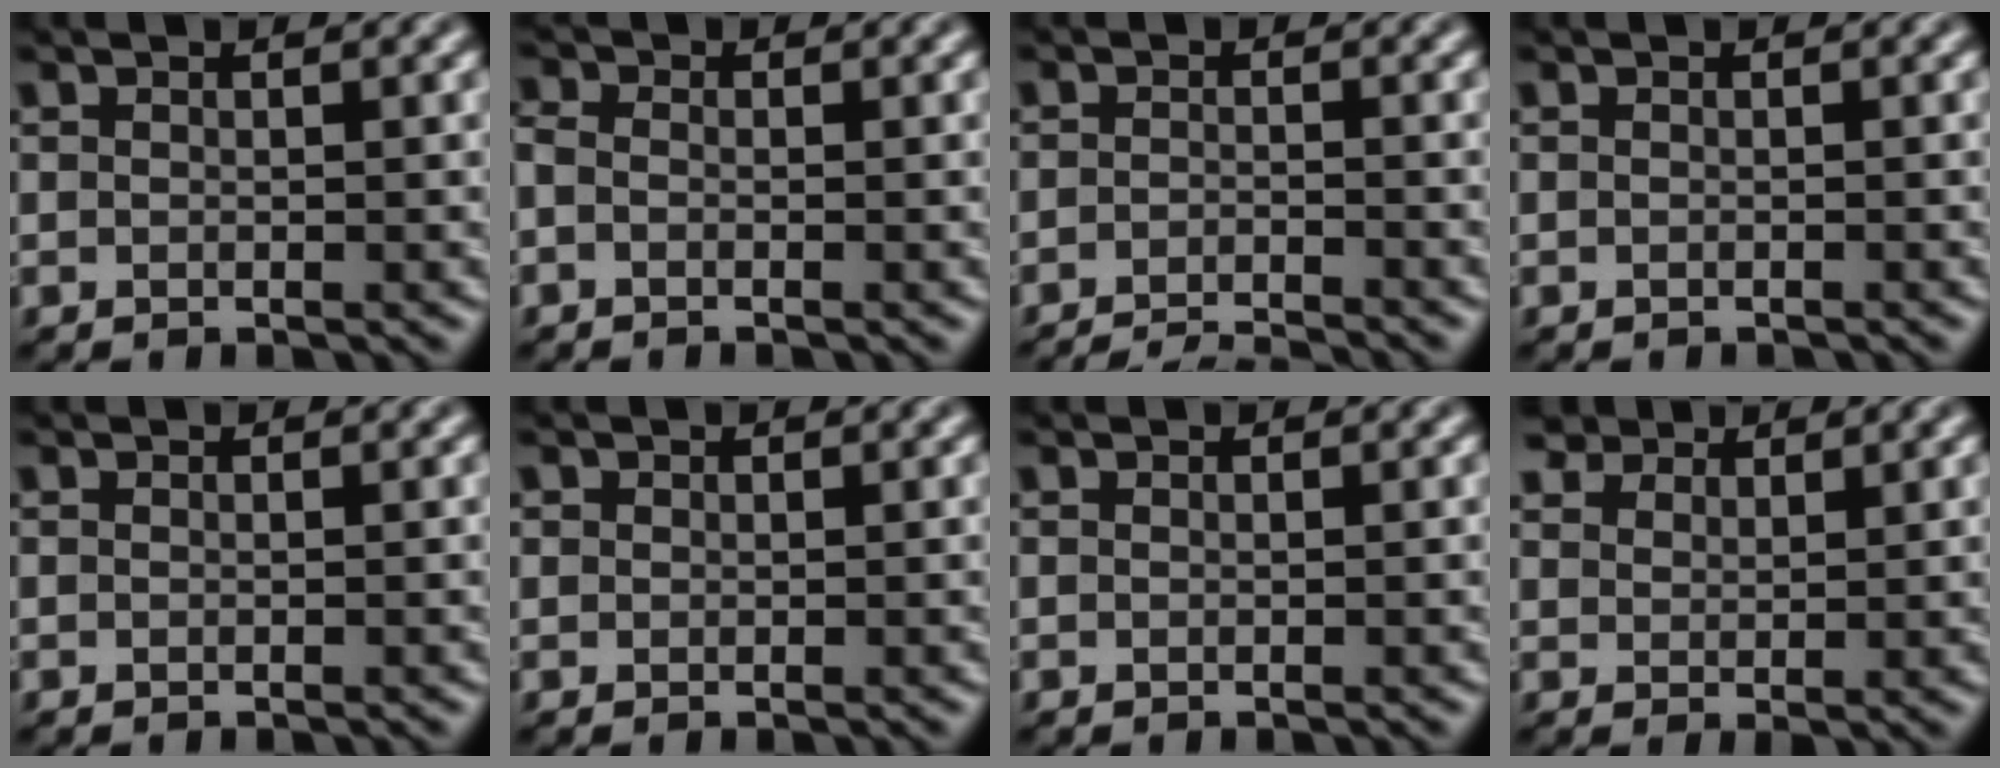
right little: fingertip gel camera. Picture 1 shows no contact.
{"total": 1.4, "force": [-0.4, 1.0, 0.9], "torque": [-0.019, 0.000, -0.018]}
{"total": 4.5, "force": [-4.2, 0.6, 1.5], "torque": [-0.024, -0.011, -0.068]}
{"total": 0.7, "force": [-0.7, 0.0, 0.1], "torque": [0.002, -0.002, -0.012]}
{"total": 0.0}
{"total": 0.5, "force": [0.2, 0.5, 0.0], "torque": [0.005, 0.000, 0.003]}
{"total": 0.0}
{"total": 3.5, "force": [2.9, 1.6, 1.1], "torque": [-0.028, -0.006, 0.061]}